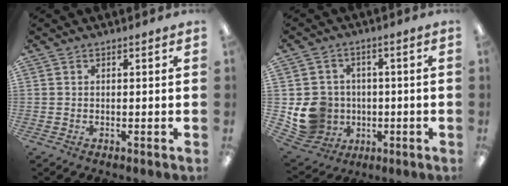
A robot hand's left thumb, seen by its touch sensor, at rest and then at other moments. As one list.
[{"total": 10.8, "force": [-1.7, 10.2, 3.0], "torque": [-0.085, 0.017, -0.016]}]